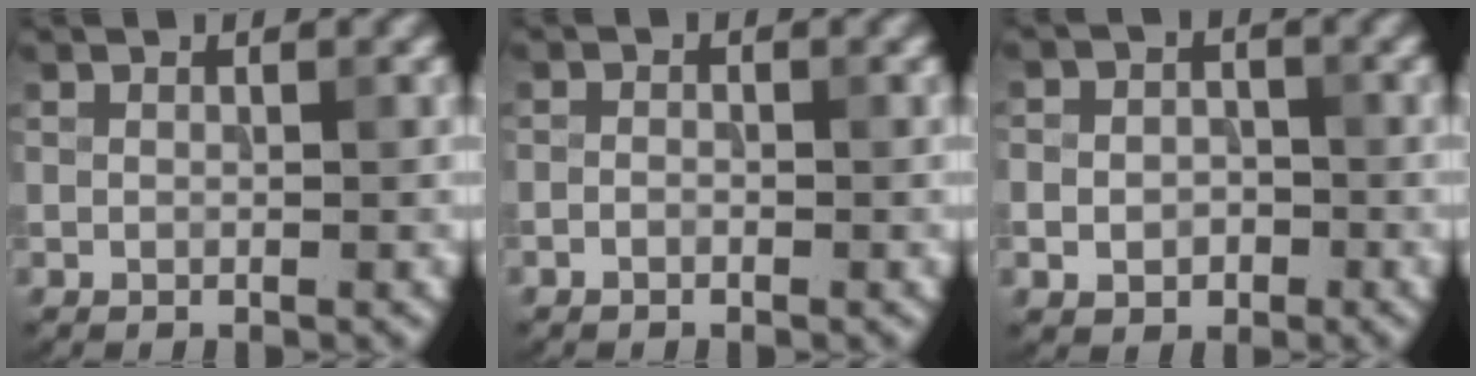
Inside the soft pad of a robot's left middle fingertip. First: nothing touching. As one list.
[{"total": 0.7, "force": [-0.4, 0.4, 0.3], "torque": [-0.005, -0.001, -0.010]}, {"total": 3.6, "force": [-0.9, 3.0, 1.8], "torque": [-0.015, -0.008, -0.020]}]